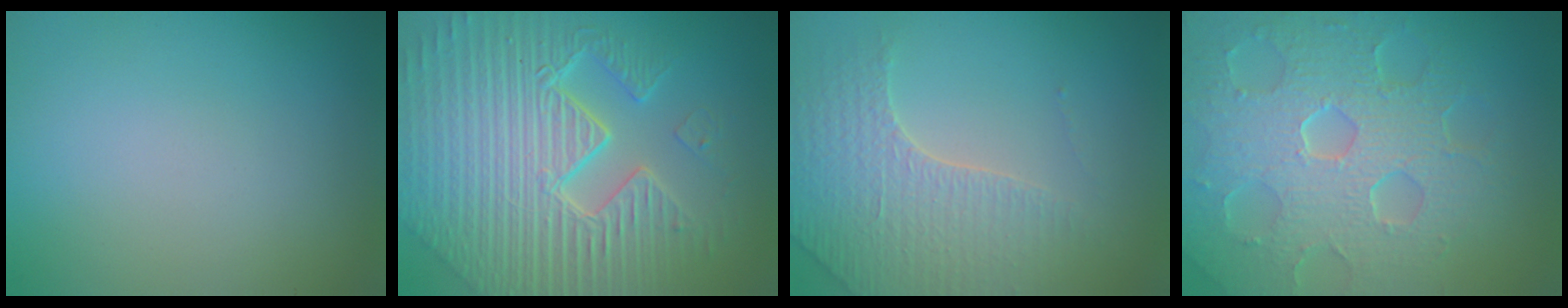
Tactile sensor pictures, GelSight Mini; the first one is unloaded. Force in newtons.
{"total": 11.3, "press": 7.2, "slide": 8.7}
{"total": 3.6, "press": 3.4, "slide": 1.0}
{"total": 8.8, "press": 6.2, "slide": 6.3}